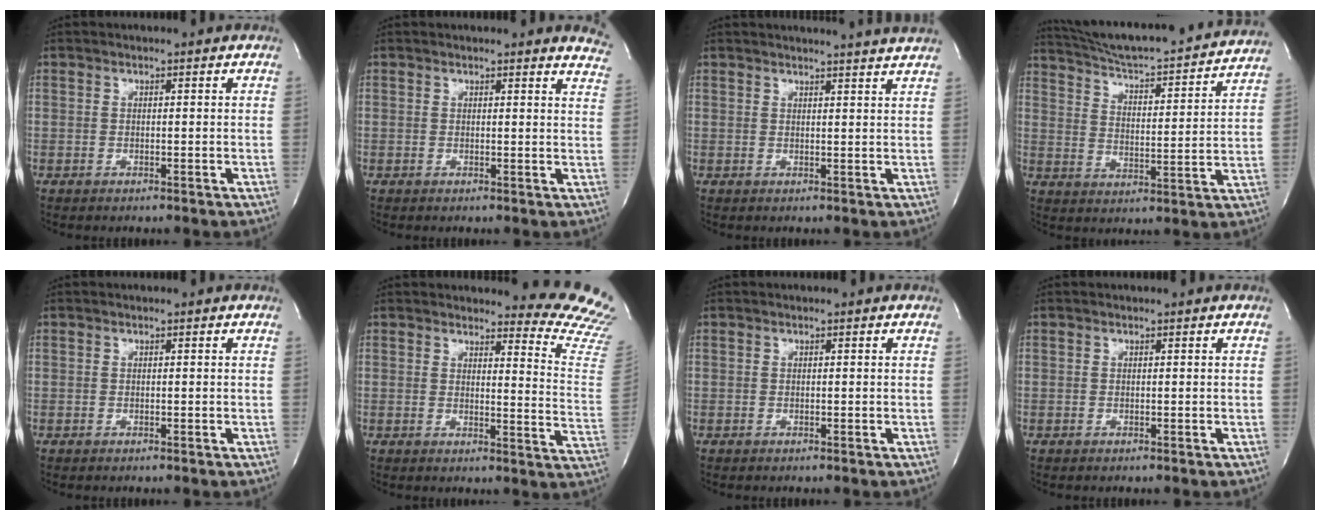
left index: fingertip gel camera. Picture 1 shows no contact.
{"total": 7.6, "force": [7.4, 1.4, 1.4], "torque": [0.014, -0.029, 0.043]}
{"total": 8.4, "force": [8.0, -1.3, 2.1], "torque": [-0.021, -0.016, 0.077]}
{"total": 24.5, "force": [22.6, 2.4, 9.1], "torque": [-0.144, -0.026, 0.303]}
{"total": 0.0}
{"total": 14.1, "force": [13.9, 0.9, 2.6], "torque": [-0.007, -0.150, 0.116]}
{"total": 0.0}
{"total": 0.0}